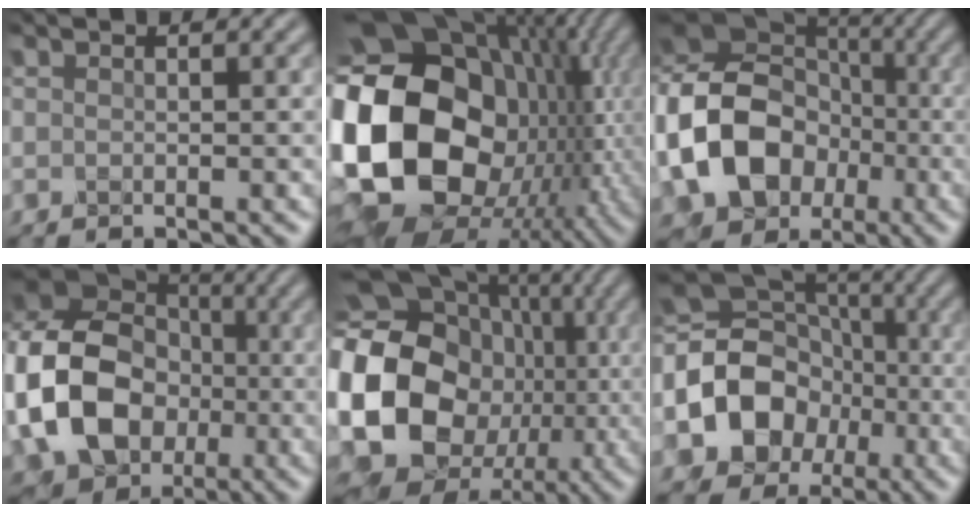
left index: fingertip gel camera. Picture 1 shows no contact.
{"total": 22.3, "force": [-1.1, 17.1, 14.3], "torque": [-0.322, -0.020, -0.020]}
{"total": 14.8, "force": [-2.9, 11.9, 8.3], "torque": [-0.185, -0.010, -0.065]}
{"total": 13.1, "force": [-2.1, 10.2, 8.0], "torque": [-0.173, -0.004, -0.043]}
{"total": 19.6, "force": [-2.1, 16.7, 10.0], "torque": [-0.203, -0.018, -0.060]}
{"total": 12.7, "force": [-2.1, 10.5, 6.7], "torque": [-0.141, -0.007, -0.051]}